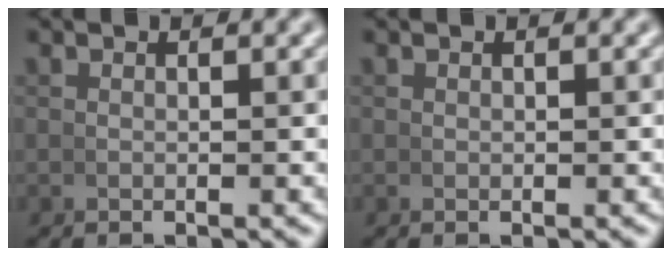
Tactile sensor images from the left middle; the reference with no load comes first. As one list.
[{"total": 0.0}]